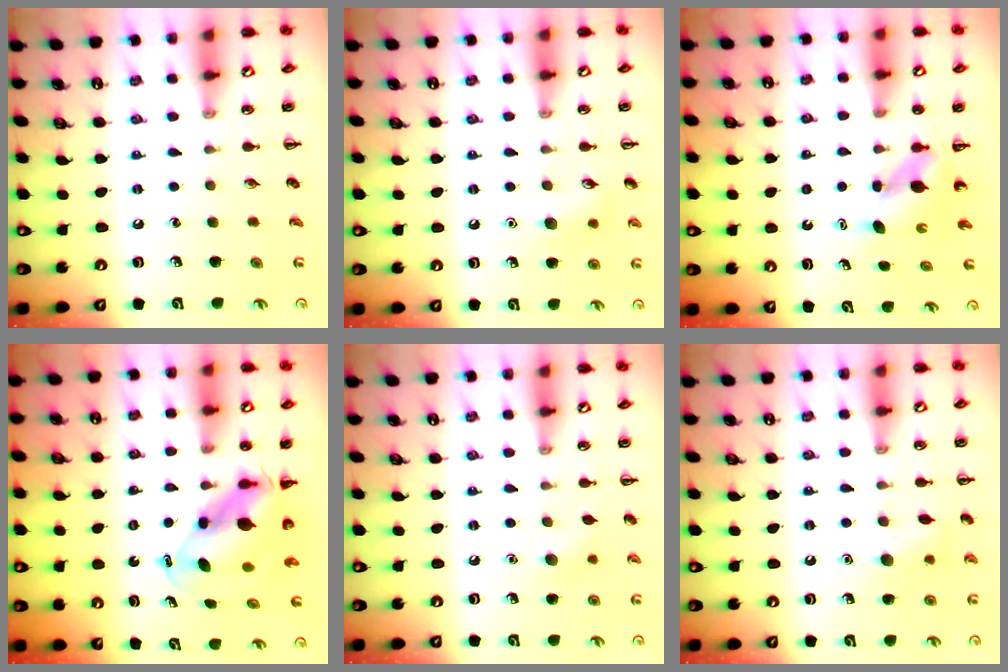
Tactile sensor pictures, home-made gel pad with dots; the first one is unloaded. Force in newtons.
{"total": 8.5, "press": 8.3, "slide": 2.0}
{"total": 5.3, "press": 5.2, "slide": 0.6}
{"total": 6.5, "press": 6.4, "slide": 1.5}
{"total": 6.2, "press": 6.0, "slide": 1.5}
{"total": 9.0, "press": 9.0, "slide": 0.9}